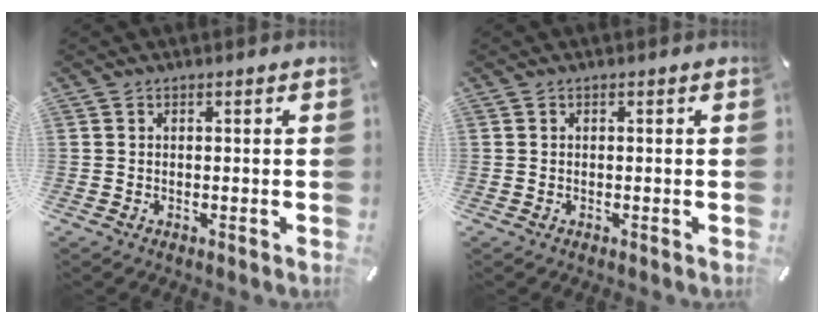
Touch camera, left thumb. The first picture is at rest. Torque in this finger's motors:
{"motor_torque": [0.22, 0.36, -0.09, -0.05, 0.00]}